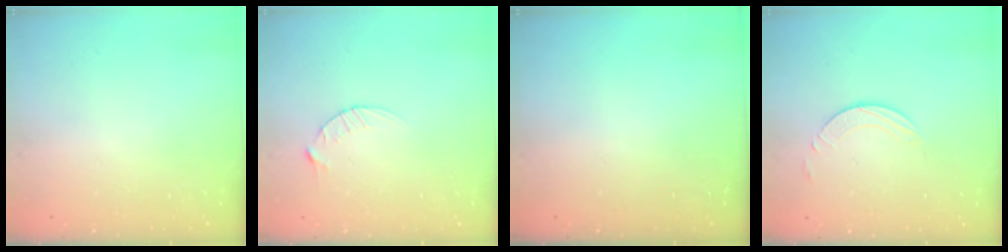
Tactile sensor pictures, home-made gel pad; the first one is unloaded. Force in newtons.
{"total": 3.6, "press": 3.5, "slide": 0.5}
{"total": 0.0}
{"total": 2.8, "press": 2.8, "slide": 0.2}